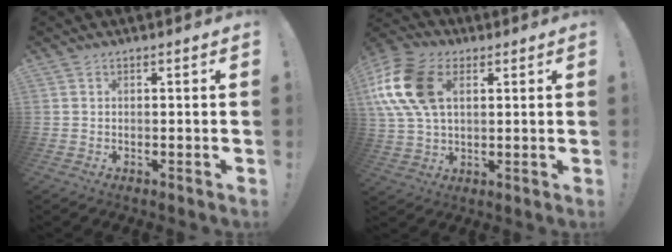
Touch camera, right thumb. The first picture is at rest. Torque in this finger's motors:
{"motor_torque": [1.24, 2.25, 0.30, 0.26, 0.21]}